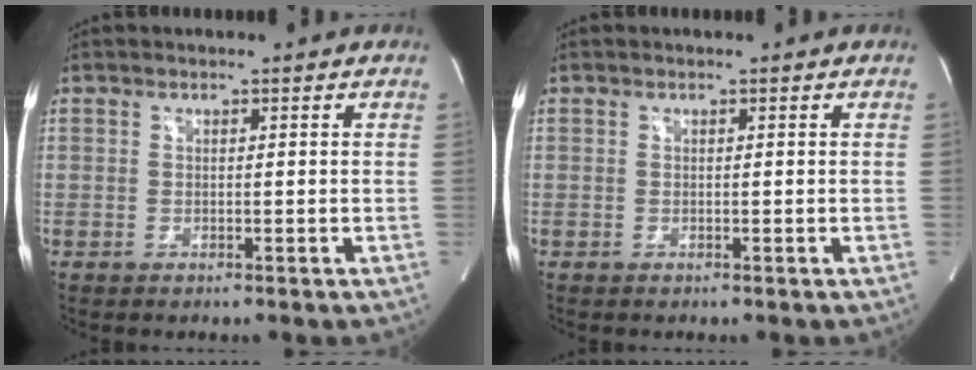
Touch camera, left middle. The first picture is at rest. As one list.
[{"total": 0.0}]